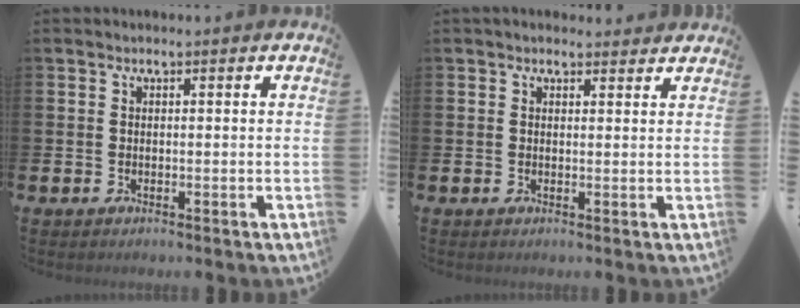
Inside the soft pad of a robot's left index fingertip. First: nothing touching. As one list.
[{"total": 1.3, "force": [1.1, 0.5, 0.1], "torque": [0.007, -0.001, 0.018]}]